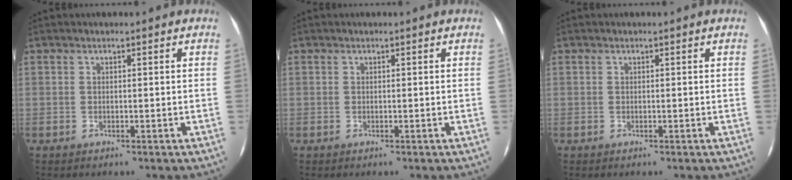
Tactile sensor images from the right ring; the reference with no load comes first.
{"total": 0.0}
{"total": 0.0}